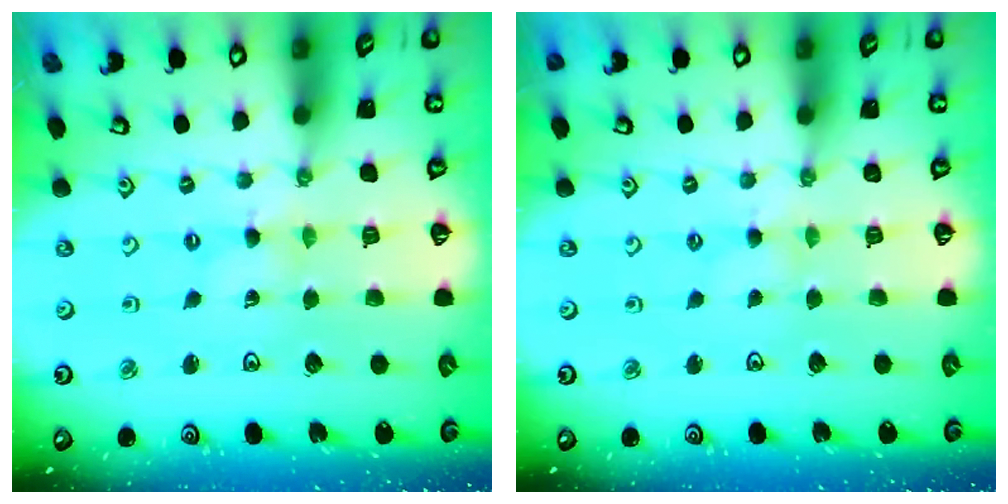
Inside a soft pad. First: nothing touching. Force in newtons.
{"total": 1.4, "press": 1.4, "slide": 0.4}